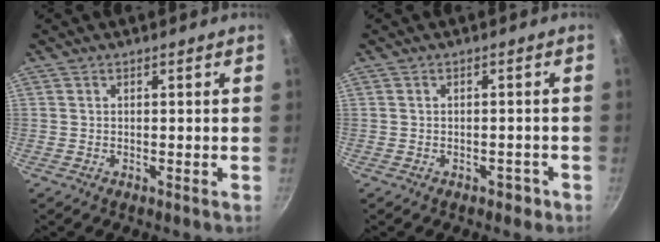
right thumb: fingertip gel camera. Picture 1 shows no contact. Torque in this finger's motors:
{"motor_torque": [-0.25, 0.14, -0.25, 0.09, 0.03]}